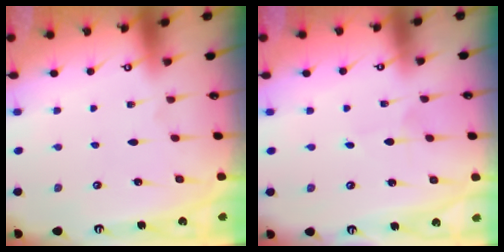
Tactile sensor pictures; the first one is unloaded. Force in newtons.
{"total": 1.5, "press": 1.5, "slide": 0.1}